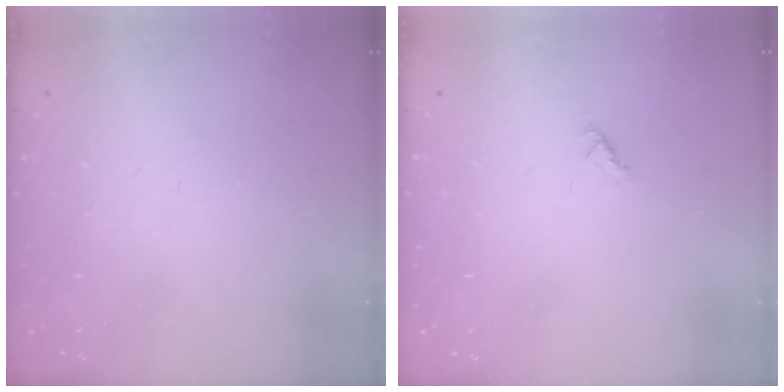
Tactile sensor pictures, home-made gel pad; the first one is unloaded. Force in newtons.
{"total": 0.6, "press": 0.6, "slide": 0.2}